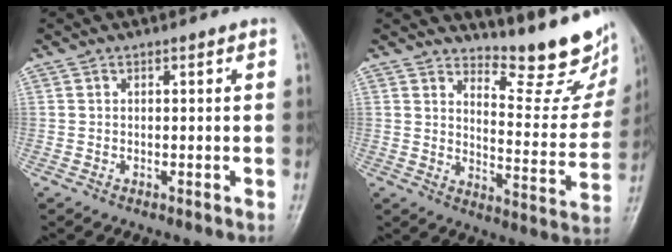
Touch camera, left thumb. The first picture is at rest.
{"total": 14.3, "force": [12.3, 3.4, 6.4], "torque": [-0.056, -0.123, 0.162]}